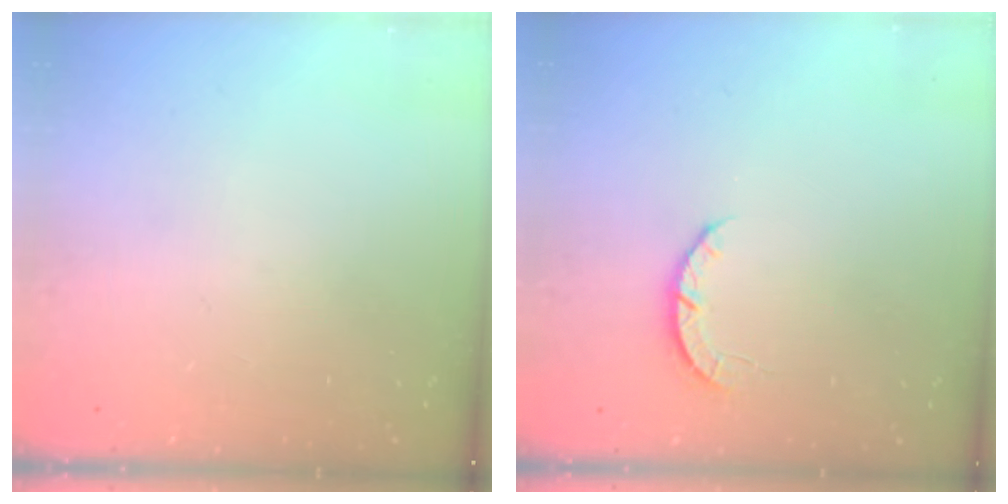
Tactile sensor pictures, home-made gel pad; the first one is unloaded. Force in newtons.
{"total": 2.7, "press": 2.6, "slide": 0.4}